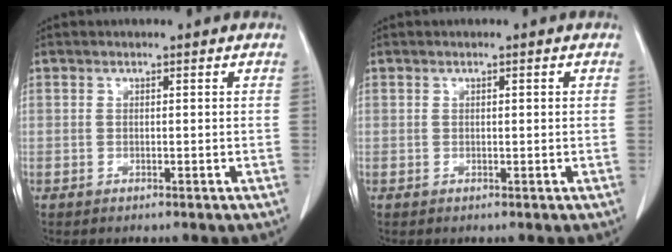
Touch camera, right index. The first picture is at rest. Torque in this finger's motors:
{"motor_torque": [-0.07, 0.03, -0.05, -0.01]}